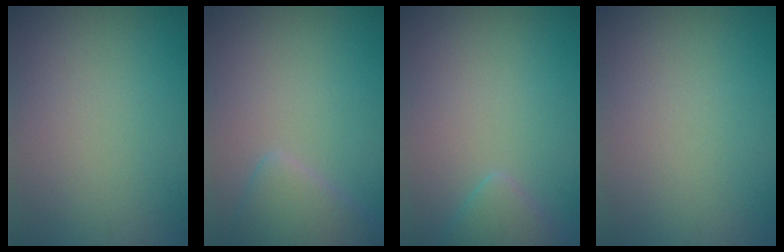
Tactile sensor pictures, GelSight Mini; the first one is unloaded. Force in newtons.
{"total": 2.5, "press": 2.5, "slide": 0.2}
{"total": 1.7, "press": 1.7, "slide": 0.1}
{"total": 0.0}